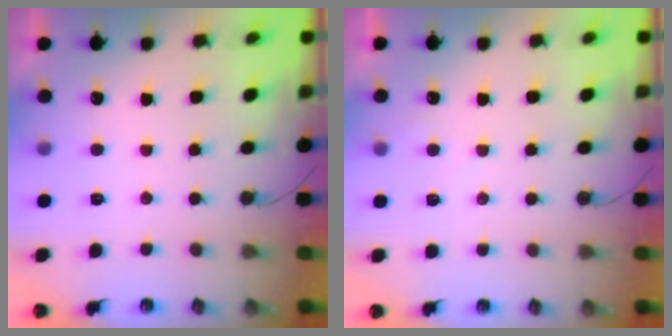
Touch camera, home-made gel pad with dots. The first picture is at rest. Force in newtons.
{"total": 2.2, "press": 2.2, "slide": 0.3}